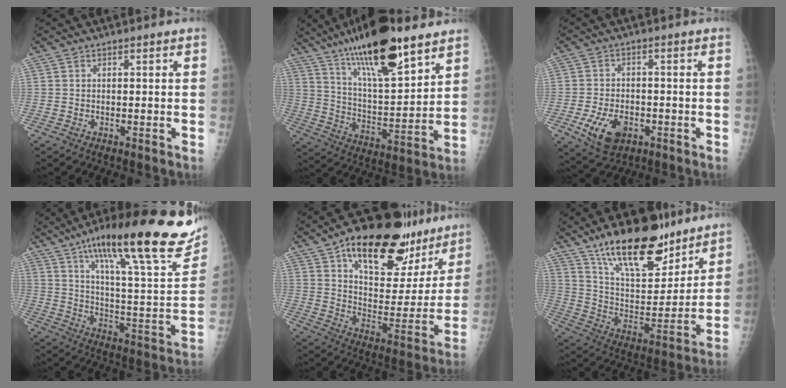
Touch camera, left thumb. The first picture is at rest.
{"total": 21.8, "force": [14.6, 6.0, 15.1], "torque": [-0.242, -0.061, 0.253]}
{"total": 8.2, "force": [-3.0, 5.3, 5.4], "torque": [-0.089, 0.004, -0.045]}
{"total": 30.5, "force": [17.9, 6.7, 23.8], "torque": [-0.330, -0.037, 0.273]}
{"total": 27.6, "force": [17.8, 13.0, 16.7], "torque": [-0.195, -0.047, 0.270]}
{"total": 22.6, "force": [15.8, 9.2, 13.3], "torque": [-0.169, -0.077, 0.269]}